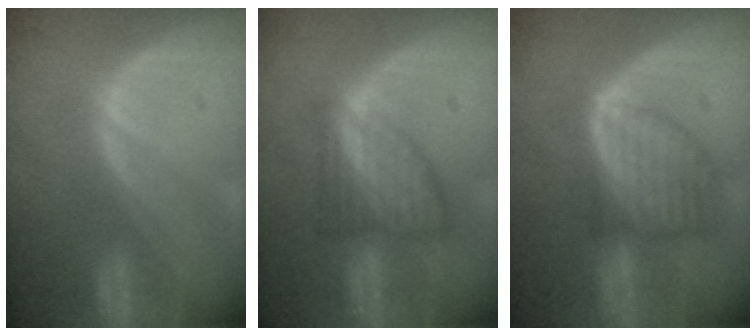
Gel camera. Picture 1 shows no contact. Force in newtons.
{"total": 6.9, "press": 6.5, "slide": 2.5}
{"total": 7.6, "press": 7.6, "slide": 0.3}